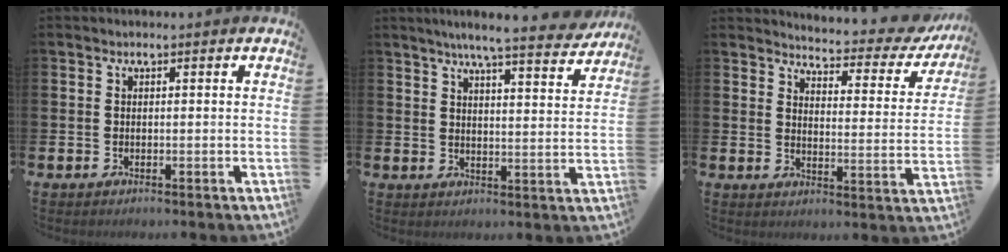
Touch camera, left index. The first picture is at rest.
{"total": 6.7, "force": [6.2, 0.0, 2.5], "torque": [-0.057, -0.034, 0.104]}
{"total": 3.7, "force": [3.5, 0.7, 0.7], "torque": [-0.033, -0.038, 0.052]}